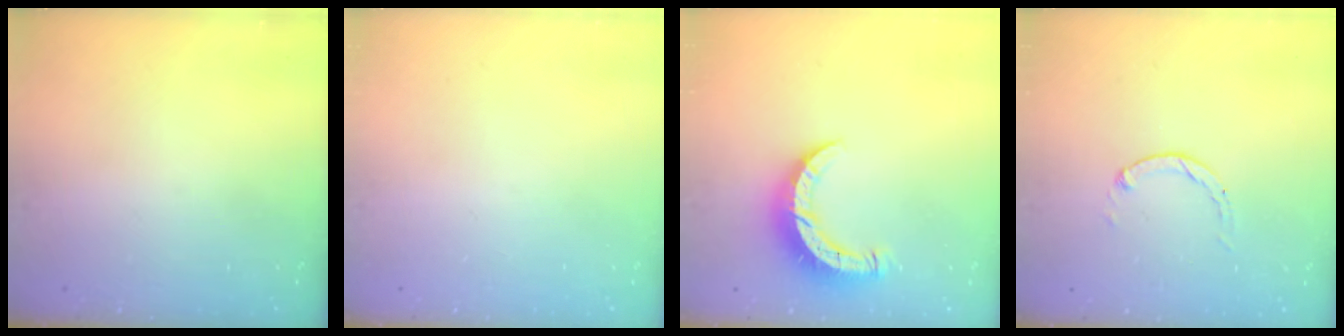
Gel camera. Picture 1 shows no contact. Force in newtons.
{"total": 0.0}
{"total": 8.4, "press": 8.3, "slide": 0.6}
{"total": 0.7, "press": 0.6, "slide": 0.2}